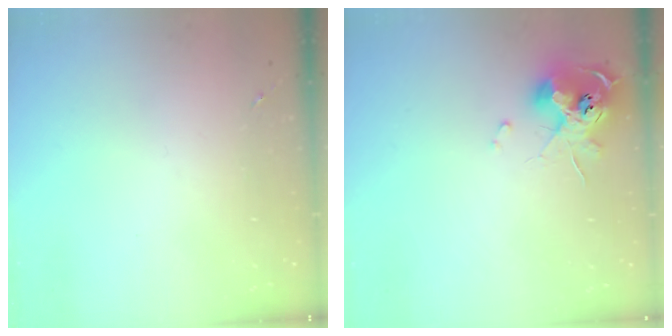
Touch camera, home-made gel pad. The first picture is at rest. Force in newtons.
{"total": 13.1, "press": 13.0, "slide": 1.8}